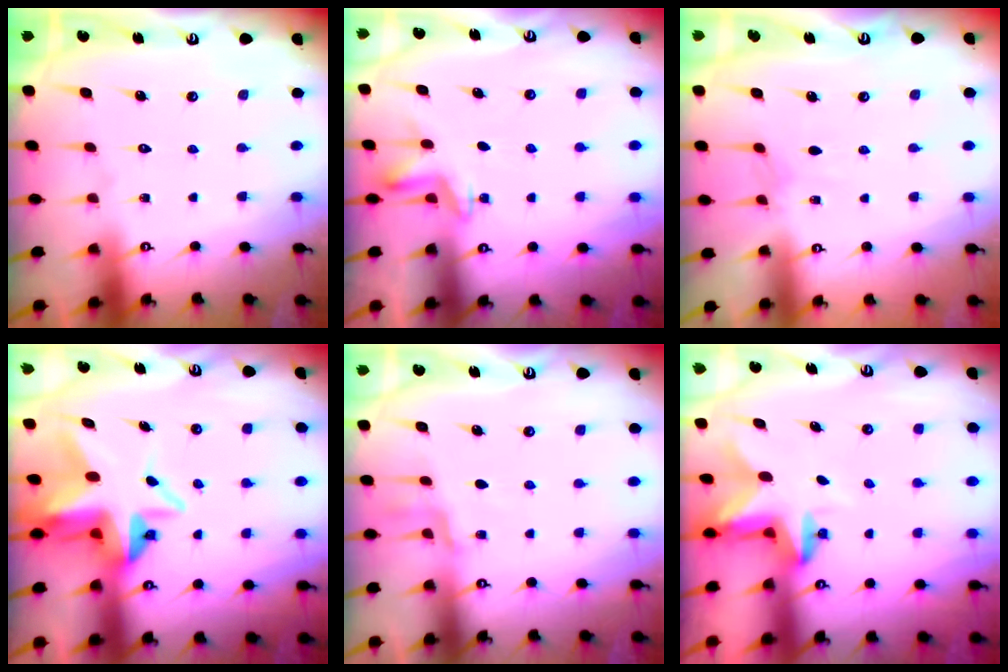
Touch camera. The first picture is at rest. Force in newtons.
{"total": 2.8, "press": 2.7, "slide": 0.9}
{"total": 3.0, "press": 3.0, "slide": 0.3}
{"total": 8.1, "press": 7.9, "slide": 1.8}
{"total": 5.5, "press": 5.3, "slide": 1.3}
{"total": 2.8, "press": 2.8, "slide": 0.6}